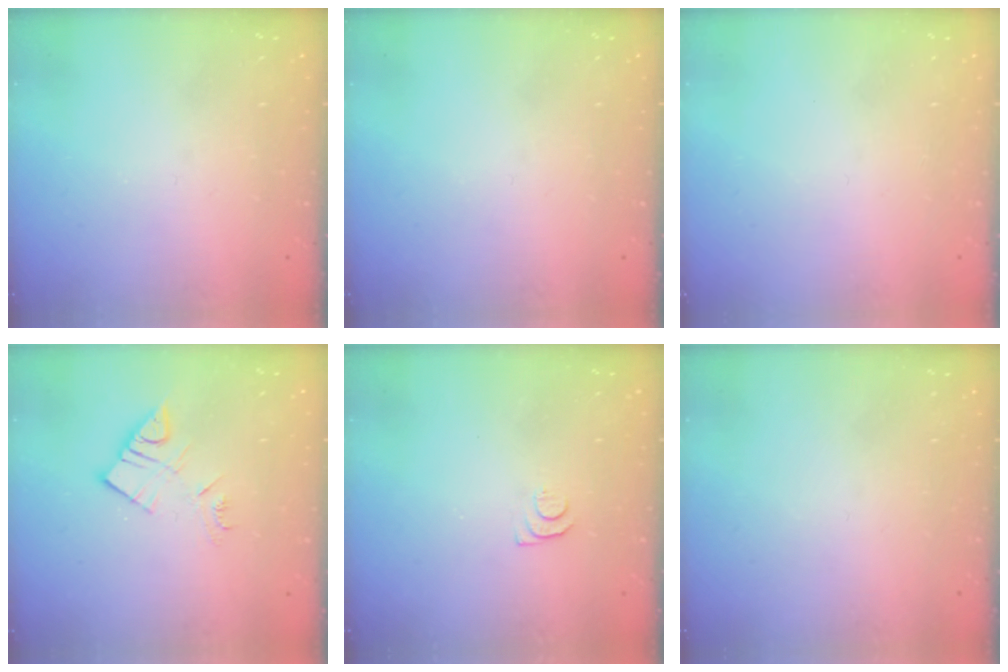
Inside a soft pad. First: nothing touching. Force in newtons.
{"total": 0.0}
{"total": 1.6, "press": 1.6, "slide": 0.1}
{"total": 8.9, "press": 8.9, "slide": 0.5}
{"total": 4.4, "press": 4.4, "slide": 0.6}
{"total": 1.8, "press": 1.7, "slide": 0.1}